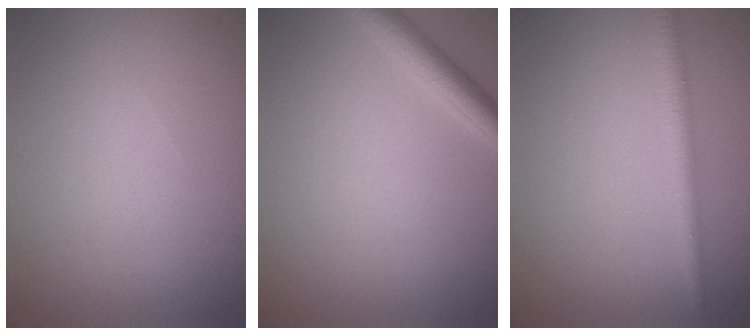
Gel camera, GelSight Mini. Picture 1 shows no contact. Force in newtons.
{"total": 2.9, "press": 2.9, "slide": 0.1}
{"total": 2.6, "press": 2.6, "slide": 0.1}